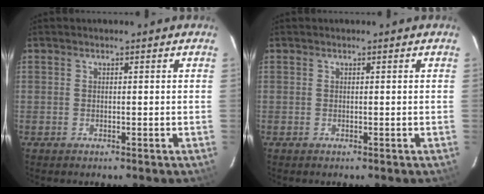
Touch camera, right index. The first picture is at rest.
{"total": 0.0}